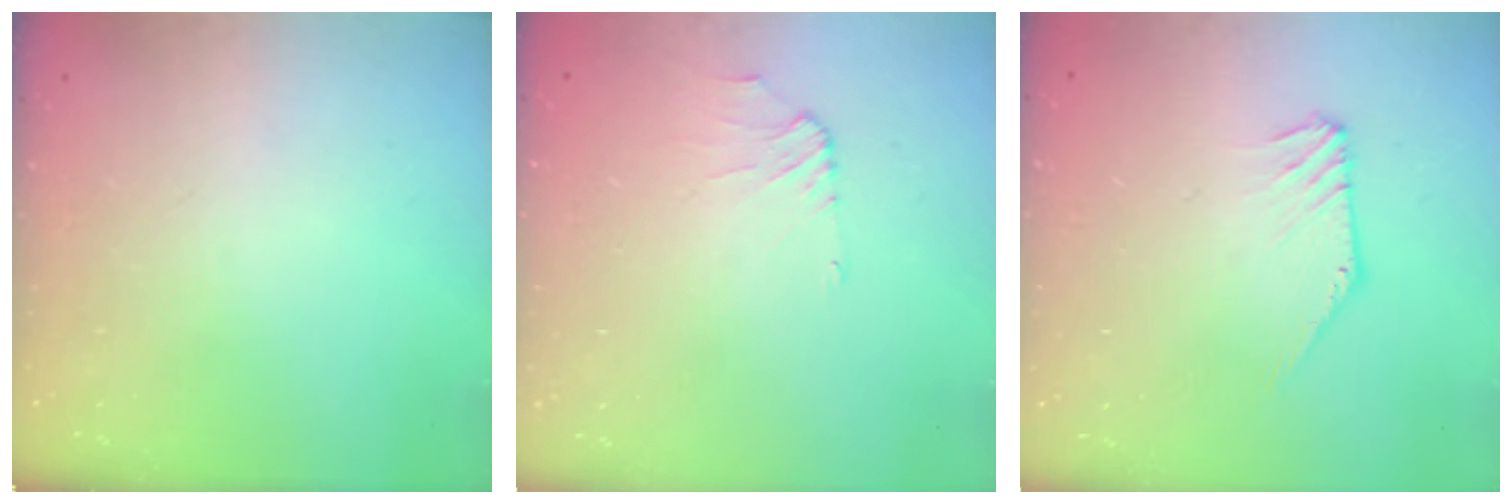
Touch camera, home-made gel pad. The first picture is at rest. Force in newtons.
{"total": 0.5, "press": 0.3, "slide": 0.4}
{"total": 3.6, "press": 3.6, "slide": 0.2}